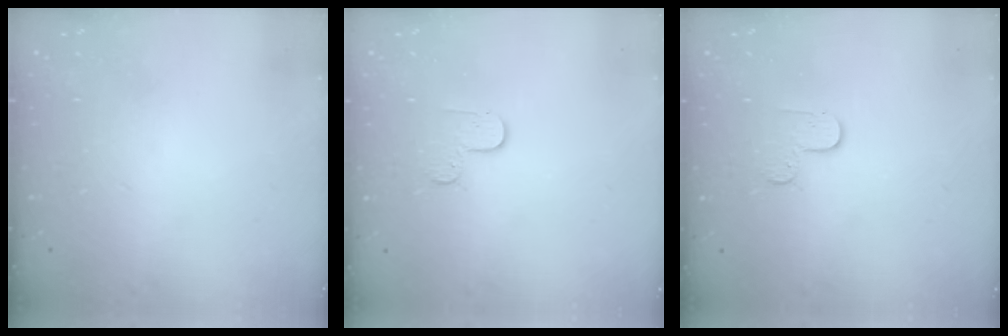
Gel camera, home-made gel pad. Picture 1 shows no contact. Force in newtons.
{"total": 3.6, "press": 3.6, "slide": 0.4}
{"total": 3.6, "press": 3.6, "slide": 0.4}